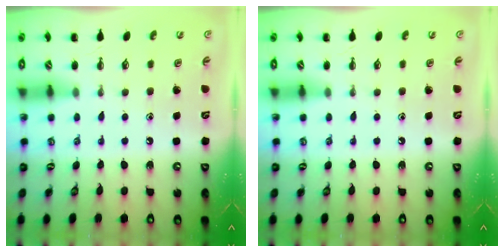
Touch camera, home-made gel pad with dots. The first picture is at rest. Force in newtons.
{"total": 0.0}